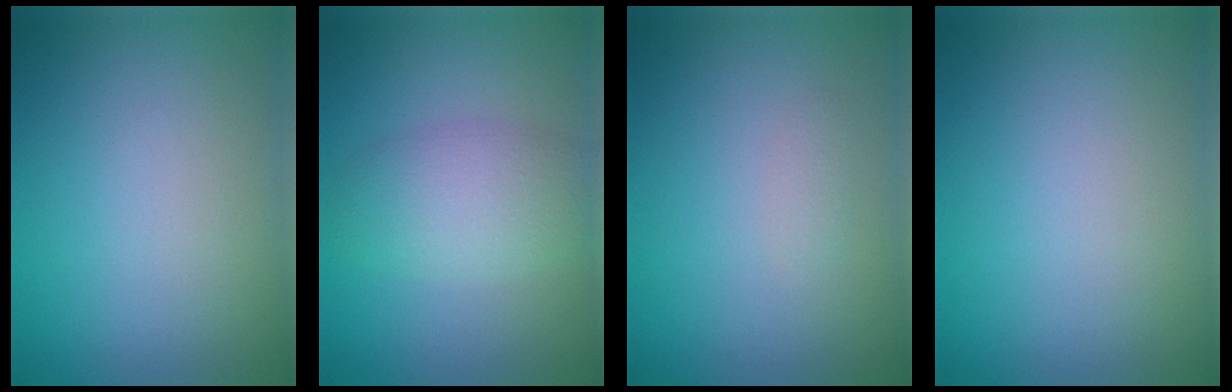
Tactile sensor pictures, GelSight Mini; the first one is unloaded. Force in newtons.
{"total": 4.5, "press": 4.5, "slide": 0.3}
{"total": 0.7, "press": 0.7, "slide": 0.1}
{"total": 0.0}